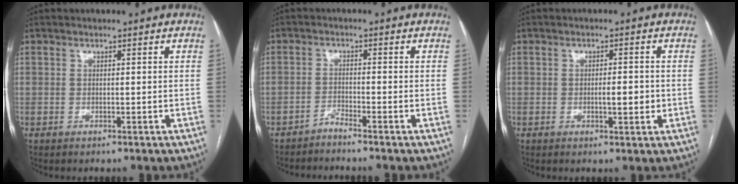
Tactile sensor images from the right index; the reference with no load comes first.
{"total": 2.1, "force": [-1.9, -0.7, 0.3], "torque": [-0.006, -0.001, -0.039]}
{"total": 3.0, "force": [-0.5, 0.8, 2.9], "torque": [-0.047, -0.001, -0.004]}